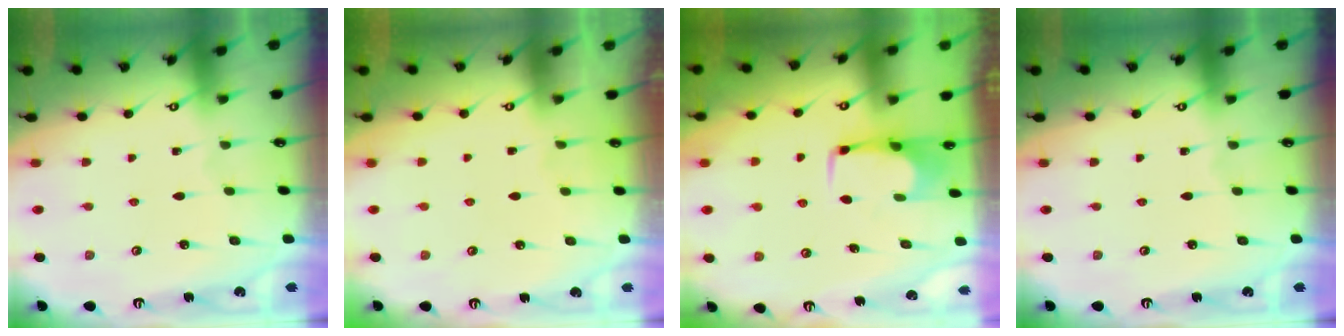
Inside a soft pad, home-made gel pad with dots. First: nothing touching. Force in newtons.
{"total": 1.5, "press": 1.4, "slide": 0.7}
{"total": 2.7, "press": 2.6, "slide": 0.4}
{"total": 0.0}